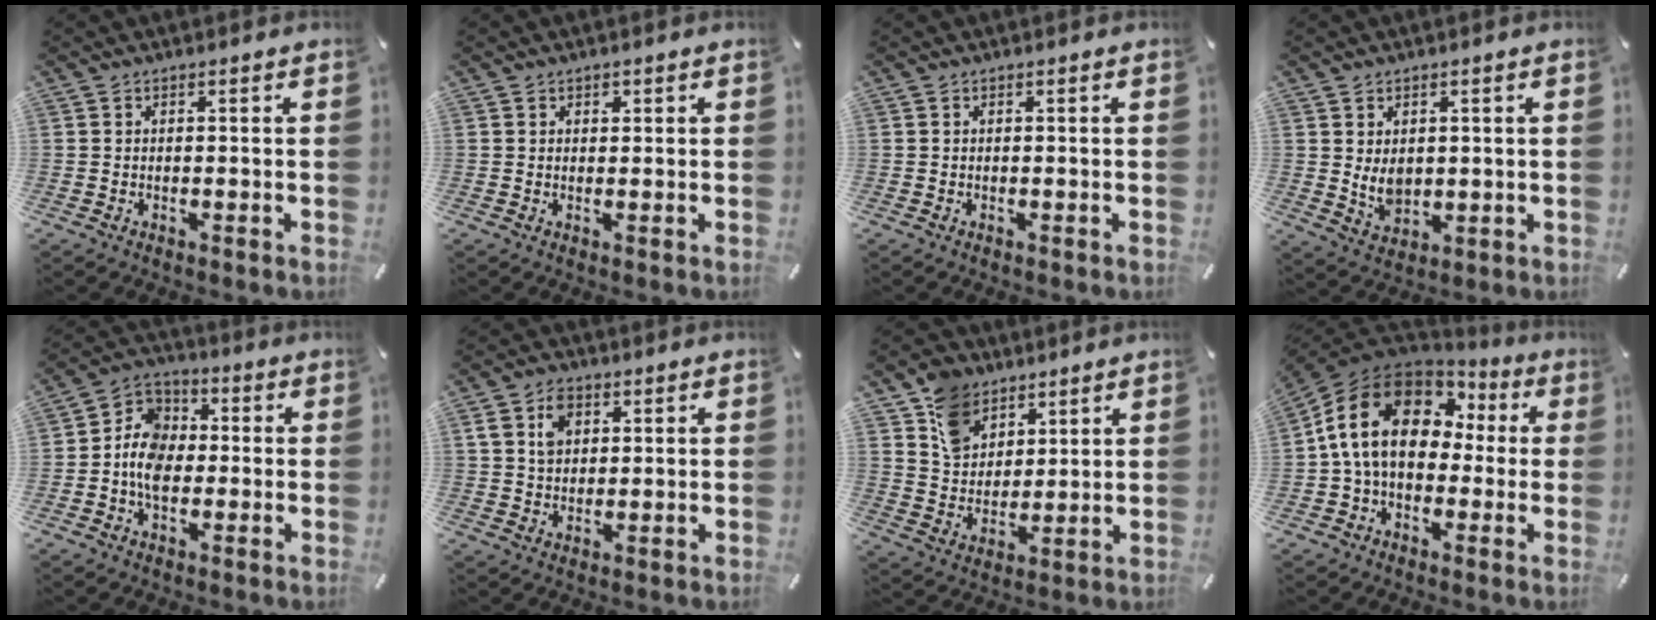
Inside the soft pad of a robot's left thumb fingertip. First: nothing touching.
{"total": 0.8, "force": [0.5, 0.7, 0.2], "torque": [0.005, -0.002, 0.008]}
{"total": 0.0}
{"total": 5.5, "force": [1.1, 4.3, 3.4], "torque": [-0.059, -0.010, 0.018]}
{"total": 8.0, "force": [-2.4, 6.3, 4.3], "torque": [-0.101, 0.015, -0.047]}
{"total": 6.6, "force": [2.3, 5.1, 3.6], "torque": [-0.061, 0.003, 0.041]}
{"total": 10.3, "force": [6.7, 7.3, 2.7], "torque": [-0.063, -0.027, 0.131]}
{"total": 17.2, "force": [2.3, 12.7, 11.3], "torque": [-0.243, 0.012, 0.041]}